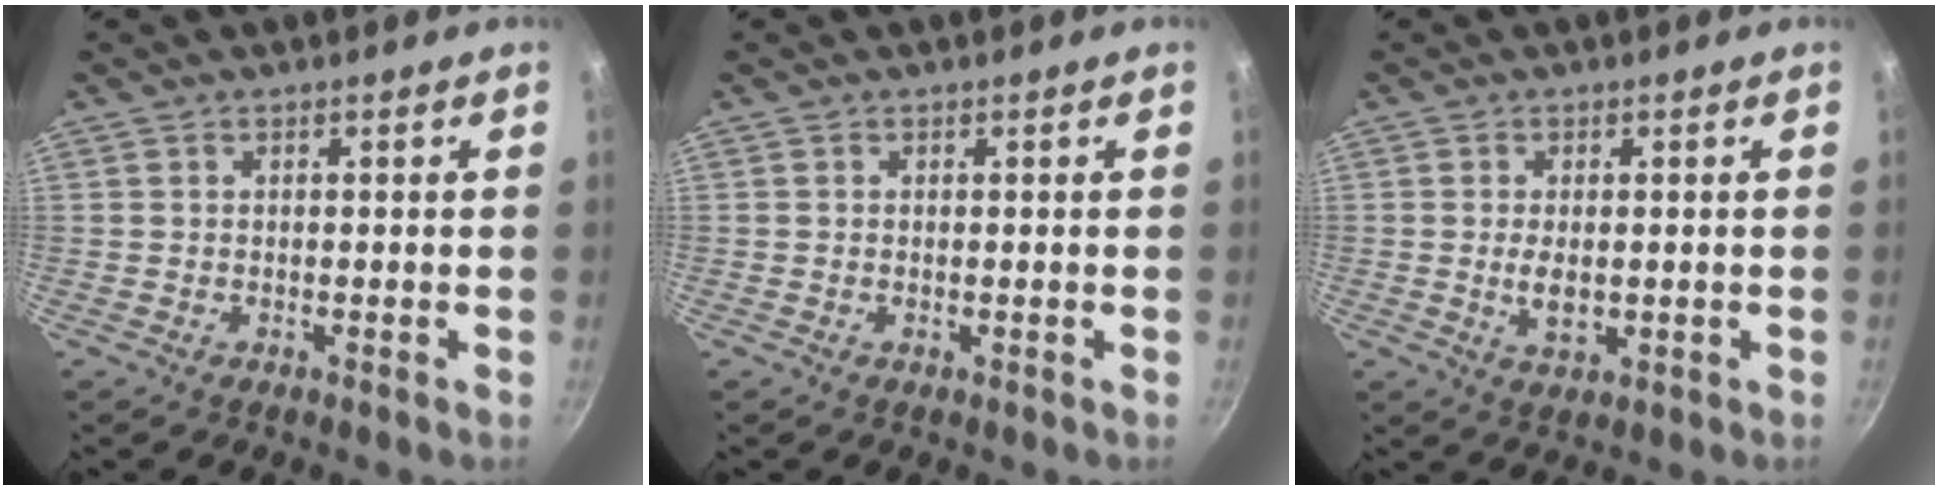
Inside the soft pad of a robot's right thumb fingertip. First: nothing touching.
{"total": 0.0}
{"total": 4.1, "force": [-0.2, 2.2, 3.4], "torque": [-0.065, -0.005, 0.002]}